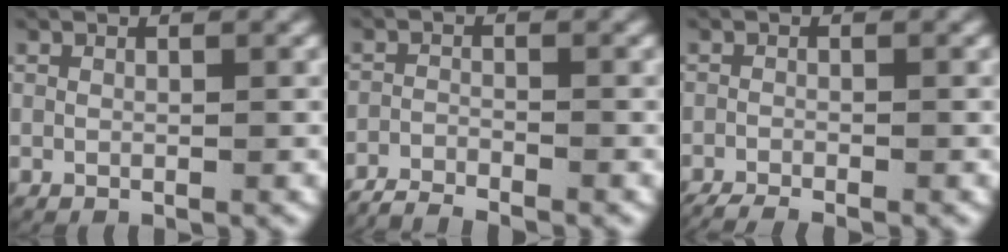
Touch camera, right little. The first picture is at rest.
{"total": 4.0, "force": [-3.8, 1.2, 0.6], "torque": [-0.022, -0.016, -0.061]}
{"total": 3.4, "force": [-3.1, 1.0, 1.0], "torque": [-0.023, -0.014, -0.046]}